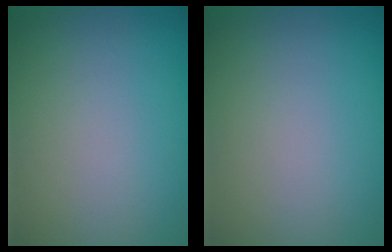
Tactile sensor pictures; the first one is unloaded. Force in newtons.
{"total": 0.0}